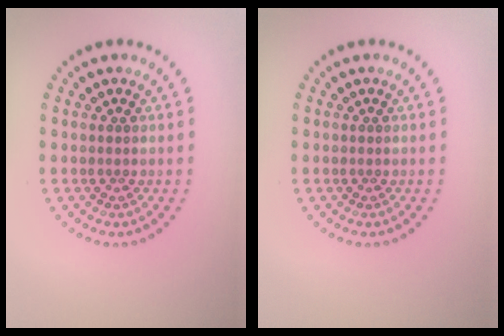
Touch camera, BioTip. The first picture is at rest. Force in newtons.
{"total": 0.0}